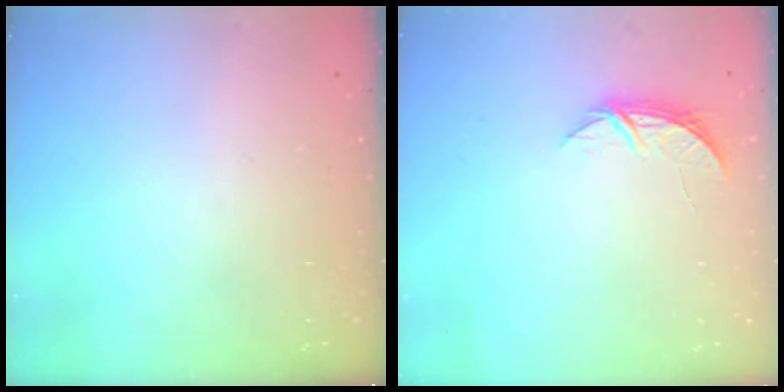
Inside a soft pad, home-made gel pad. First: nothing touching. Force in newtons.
{"total": 5.1, "press": 5.1, "slide": 0.6}